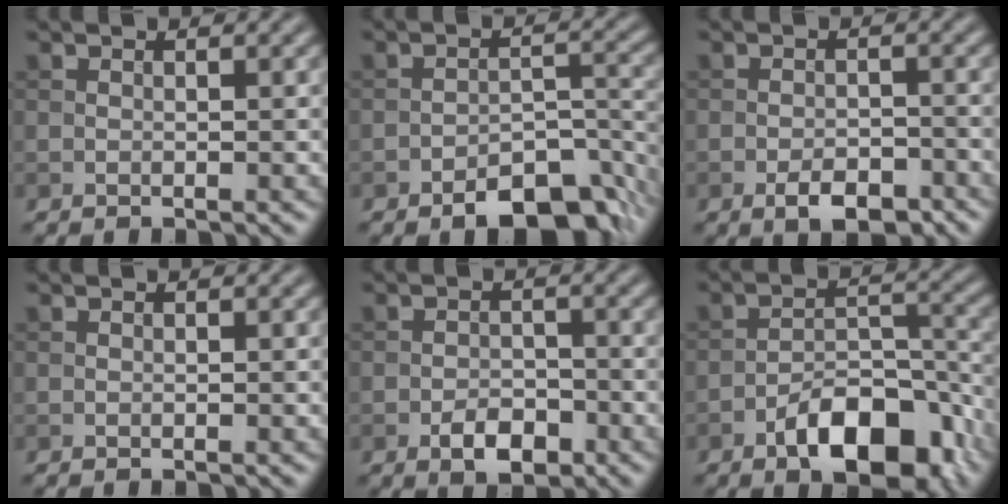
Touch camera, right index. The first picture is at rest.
{"total": 7.5, "force": [-5.2, 3.3, 4.3], "torque": [-0.055, 0.000, -0.085]}
{"total": 3.7, "force": [-2.3, 1.7, 2.4], "torque": [-0.036, -0.001, -0.038]}
{"total": 0.0}
{"total": 3.2, "force": [-1.7, 1.8, 2.0], "torque": [-0.029, 0.002, -0.031]}
{"total": 8.4, "force": [-4.9, 3.6, 5.8], "torque": [-0.086, 0.010, -0.083]}